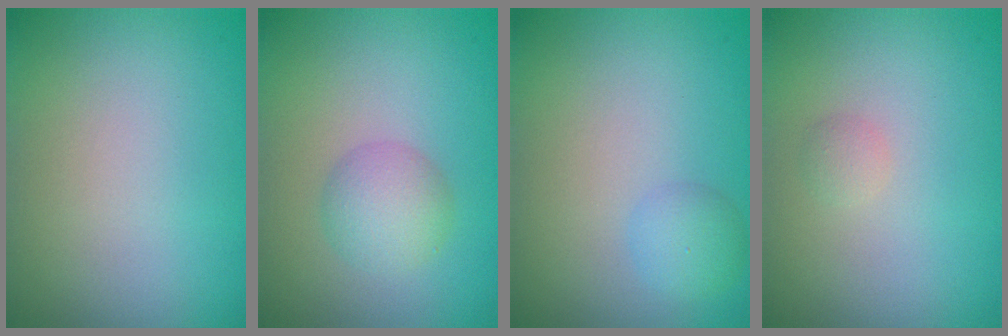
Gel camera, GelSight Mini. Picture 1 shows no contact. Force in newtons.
{"total": 2.9, "press": 2.9, "slide": 0.0}
{"total": 1.7, "press": 1.7, "slide": 0.0}
{"total": 0.8, "press": 0.8, "slide": 0.0}